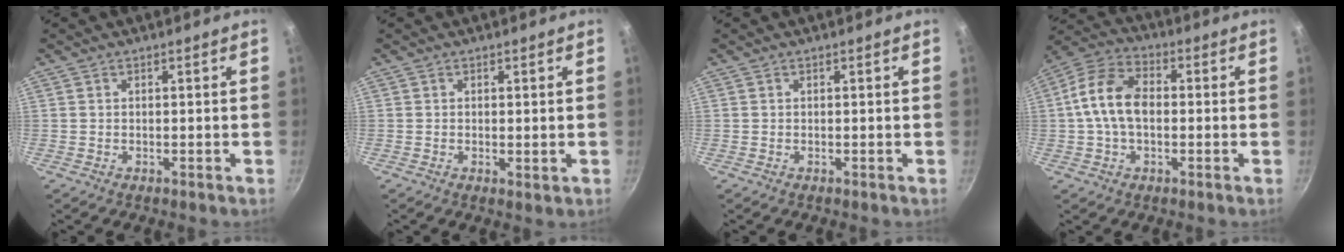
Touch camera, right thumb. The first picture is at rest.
{"total": 1.1, "force": [0.3, 0.6, 0.9], "torque": [-0.014, -0.006, 0.003]}
{"total": 0.0}
{"total": 11.8, "force": [0.2, 7.5, 9.1], "torque": [-0.162, 0.032, -0.013]}